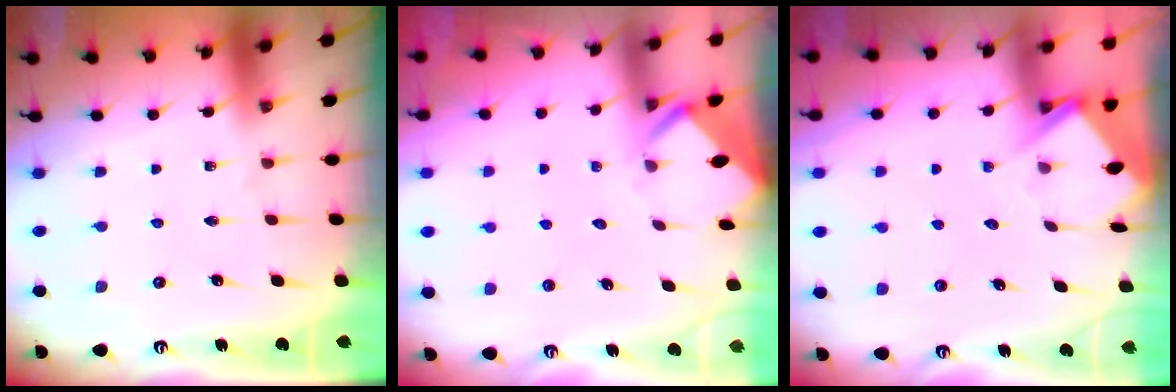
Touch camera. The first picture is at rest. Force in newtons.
{"total": 3.3, "press": 3.3, "slide": 0.2}
{"total": 4.0, "press": 3.9, "slide": 0.4}